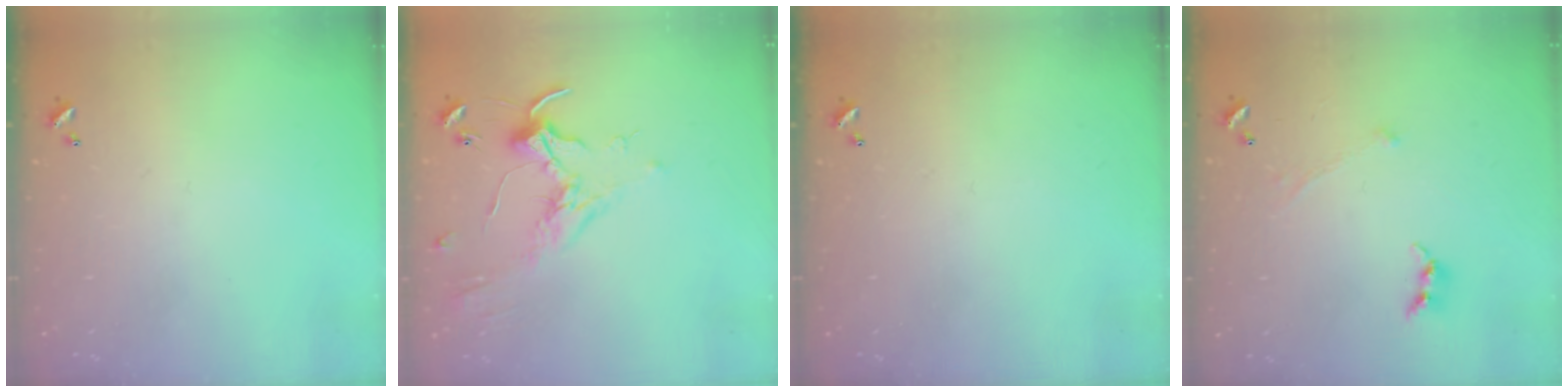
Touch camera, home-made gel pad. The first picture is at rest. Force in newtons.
{"total": 1.7, "press": 1.6, "slide": 0.5}
{"total": 0.0}
{"total": 0.6, "press": 0.6, "slide": 0.3}